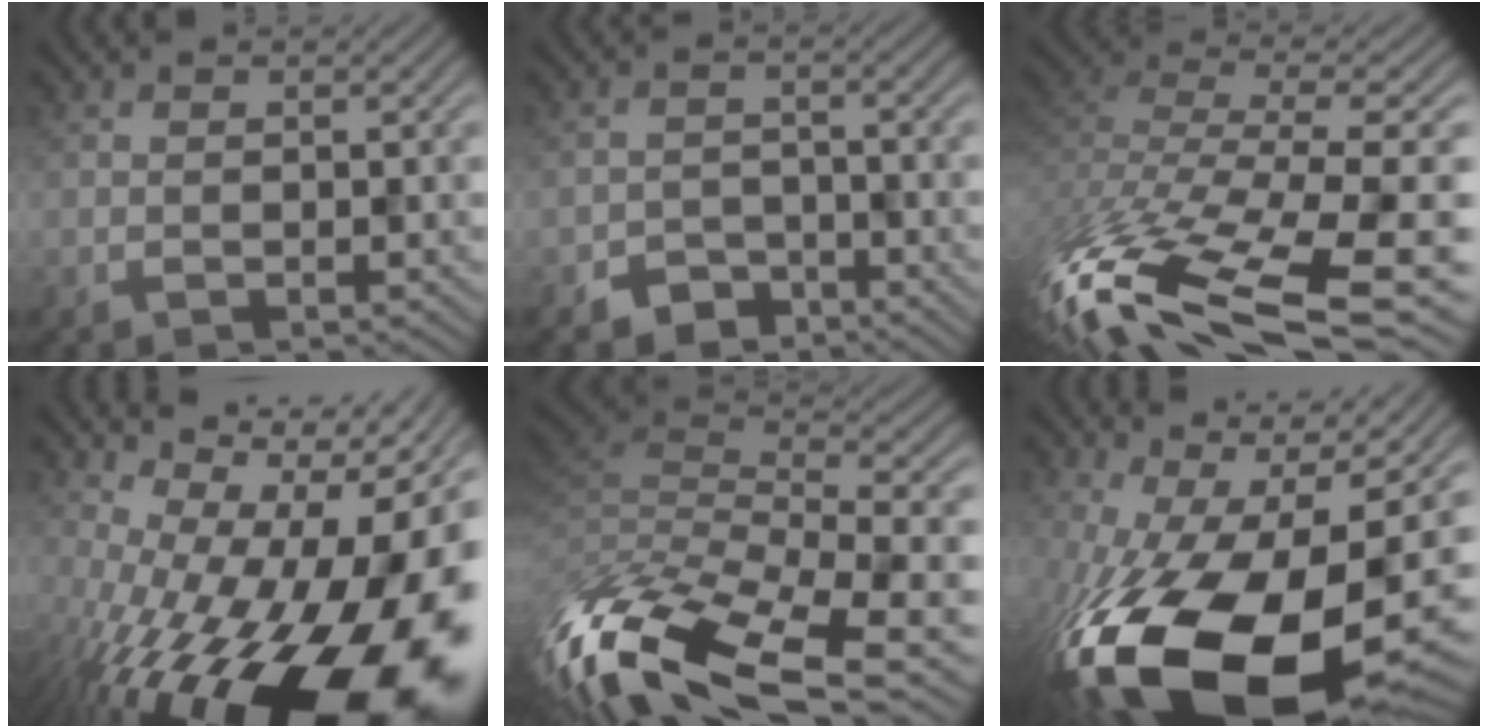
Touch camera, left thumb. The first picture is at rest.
{"total": 2.8, "force": [-2.4, 1.2, -0.7], "torque": [0.015, -0.001, -0.048]}
{"total": 15.4, "force": [-9.5, 5.4, 10.9], "torque": [-0.264, -0.035, -0.132]}
{"total": 19.2, "force": [-6.7, 9.2, 15.5], "torque": [-0.214, -0.023, -0.100]}
{"total": 15.6, "force": [-8.8, 5.9, 11.4], "torque": [-0.278, -0.030, -0.118]}
{"total": 20.3, "force": [-7.7, 10.1, 15.9], "torque": [-0.315, -0.070, -0.107]}